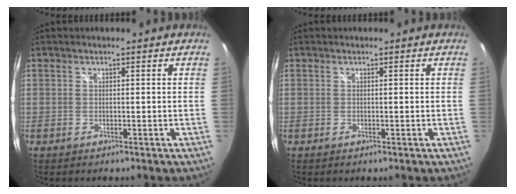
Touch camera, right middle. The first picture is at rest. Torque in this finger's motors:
{"motor_torque": [0.06, -0.28, 0.04, 0.01]}